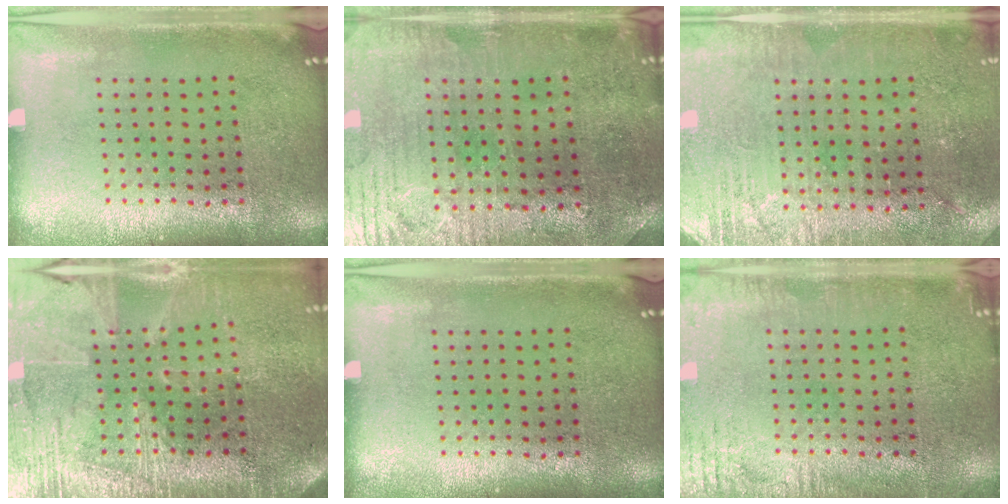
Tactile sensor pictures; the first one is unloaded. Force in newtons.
{"total": 1.3, "press": 1.2, "slide": 0.6}
{"total": 2.9, "press": 2.8, "slide": 0.6}
{"total": 3.5, "press": 3.3, "slide": 1.2}
{"total": 0.0}
{"total": 2.7, "press": 2.7, "slide": 0.2}